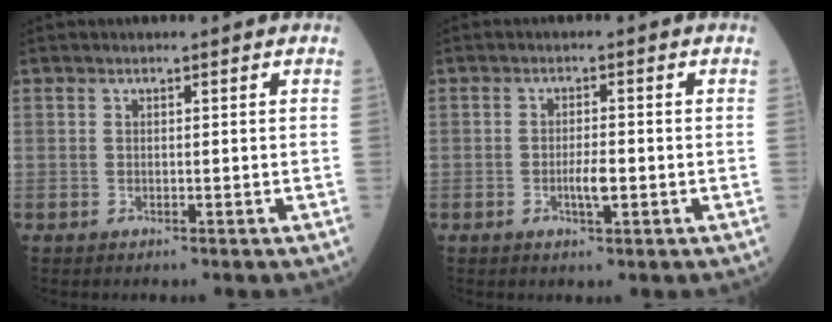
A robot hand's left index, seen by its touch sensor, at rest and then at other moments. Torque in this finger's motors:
{"motor_torque": [0.21, 0.17, 0.08, 0.03]}